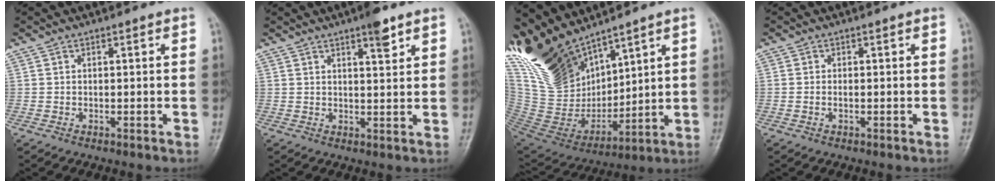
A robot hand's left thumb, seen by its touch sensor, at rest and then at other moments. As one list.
[{"total": 4.3, "force": [2.8, 0.9, 3.1], "torque": [-0.038, -0.016, 0.041]}, {"total": 20.2, "force": [15.5, 8.3, 10.1], "torque": [-0.164, -0.071, 0.320]}, {"total": 0.7, "force": [-0.2, 0.3, 0.6], "torque": [-0.013, 0.004, -0.003]}]